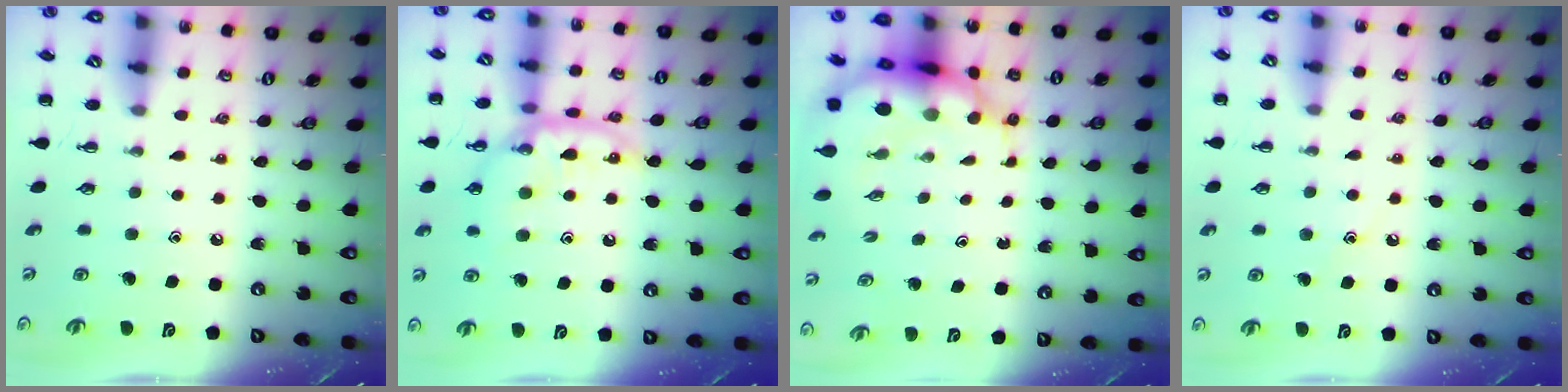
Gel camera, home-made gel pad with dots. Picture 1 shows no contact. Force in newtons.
{"total": 14.8, "press": 14.7, "slide": 1.3}
{"total": 8.3, "press": 8.1, "slide": 2.0}
{"total": 7.0, "press": 6.8, "slide": 1.3}